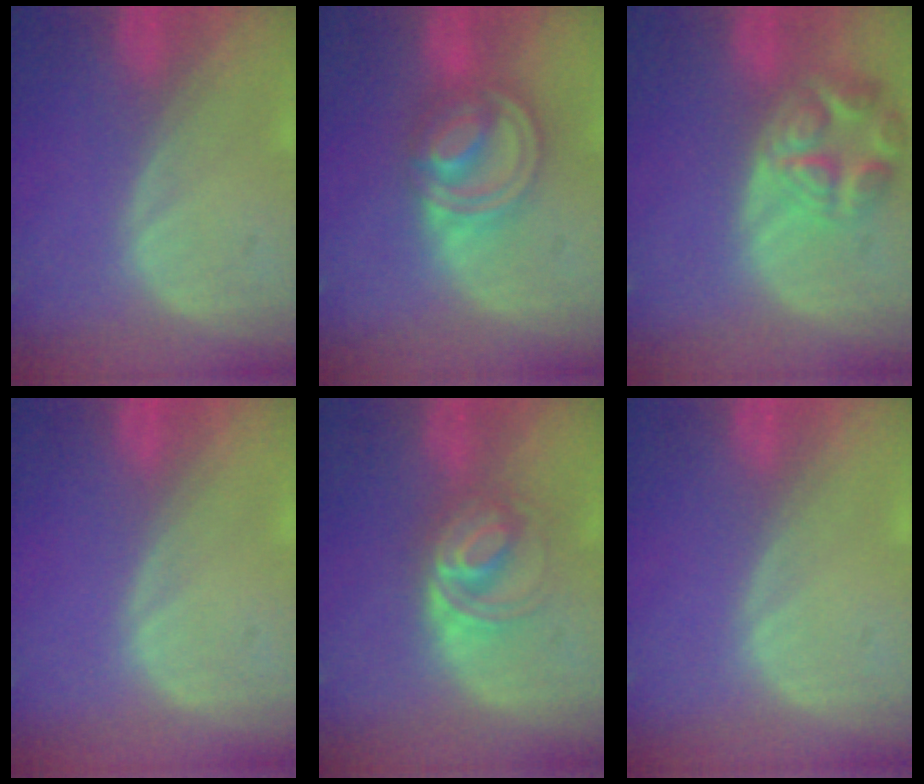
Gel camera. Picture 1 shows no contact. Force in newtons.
{"total": 8.3, "press": 7.1, "slide": 4.4}
{"total": 7.8, "press": 6.9, "slide": 3.6}
{"total": 0.0}
{"total": 5.5, "press": 5.4, "slide": 1.3}
{"total": 0.0}